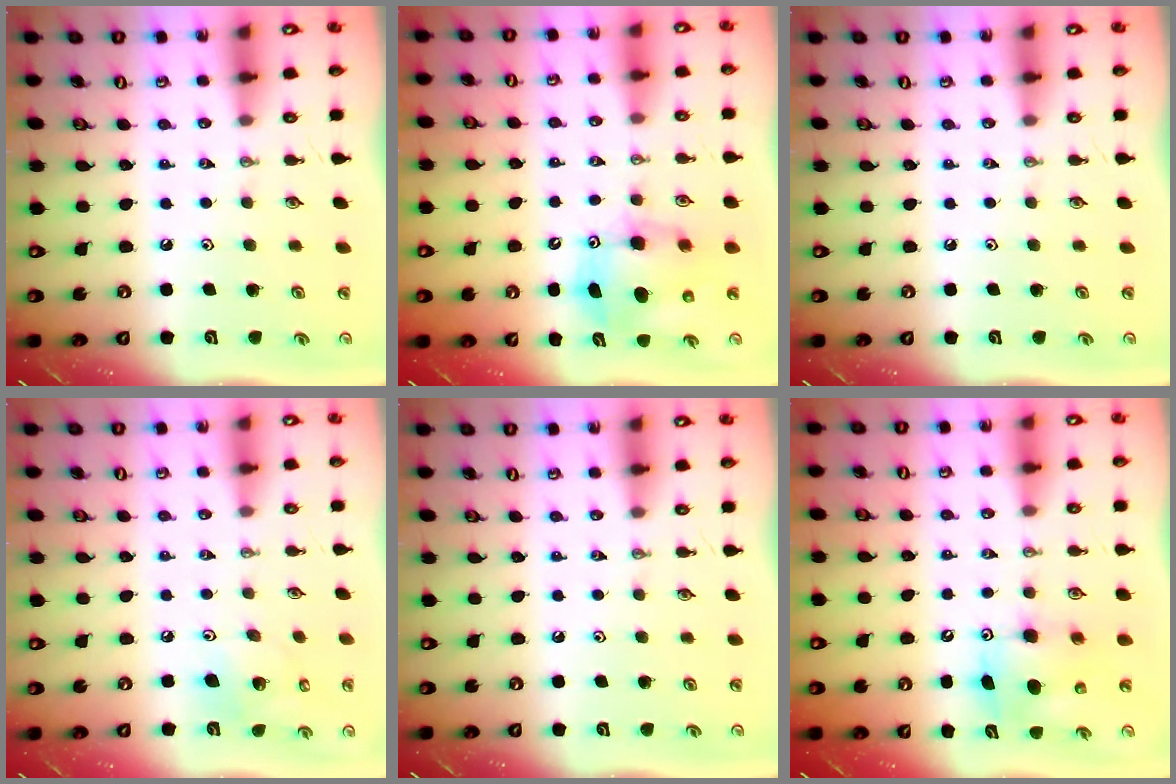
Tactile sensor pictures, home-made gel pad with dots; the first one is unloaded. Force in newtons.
{"total": 8.7, "press": 8.4, "slide": 2.1}
{"total": 0.0}
{"total": 9.3, "press": 9.2, "slide": 1.6}
{"total": 0.0}
{"total": 8.3, "press": 8.3, "slide": 0.6}